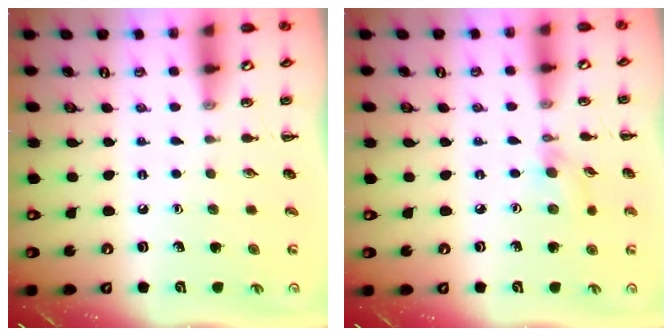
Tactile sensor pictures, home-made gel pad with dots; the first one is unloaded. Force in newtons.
{"total": 3.8, "press": 3.5, "slide": 1.3}